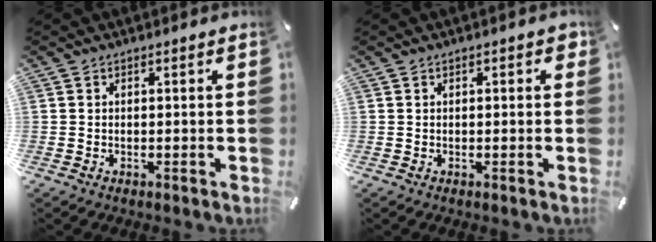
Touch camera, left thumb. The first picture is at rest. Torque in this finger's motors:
{"motor_torque": [0.02, -0.14, 0.05, 0.09, -0.02]}